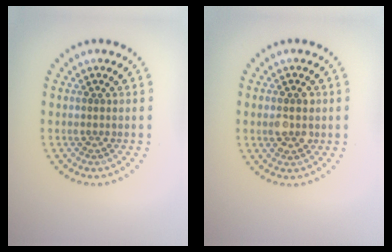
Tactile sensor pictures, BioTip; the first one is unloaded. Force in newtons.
{"total": 2.7, "press": 2.7, "slide": 0.2}